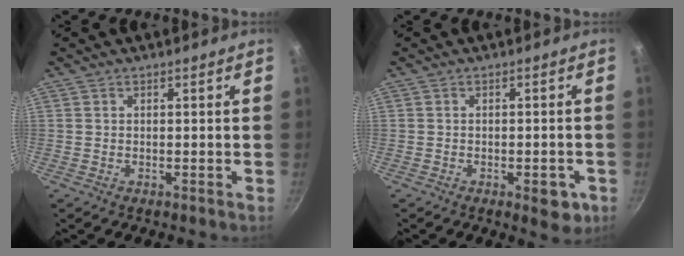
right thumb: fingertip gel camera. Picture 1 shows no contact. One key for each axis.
{"total": 5.0, "fx": -2.1, "fy": 2.3, "fz": 3.9, "tx": -0.033, "ty": 0.011, "tz": -0.019}